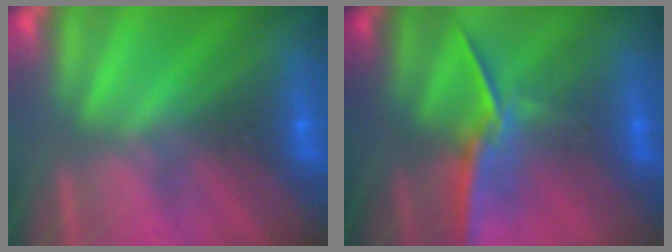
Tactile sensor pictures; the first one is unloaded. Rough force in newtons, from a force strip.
{"total": 1.2}